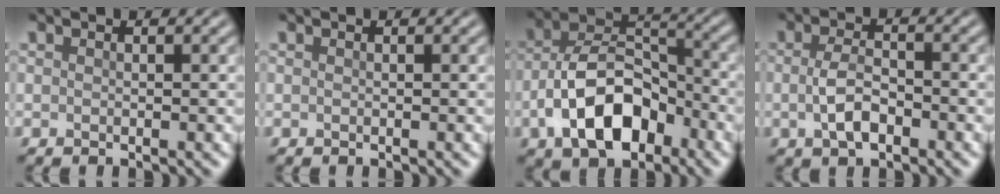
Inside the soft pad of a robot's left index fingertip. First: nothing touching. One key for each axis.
{"total": 0.0}
{"total": 9.0, "fx": -3.8, "fy": 5.2, "fz": 6.3, "tx": -0.114, "ty": 0.012, "tz": -0.076}
{"total": 3.1, "fx": -0.9, "fy": 1.6, "fz": 2.6, "tx": -0.054, "ty": -0.002, "tz": -0.018}